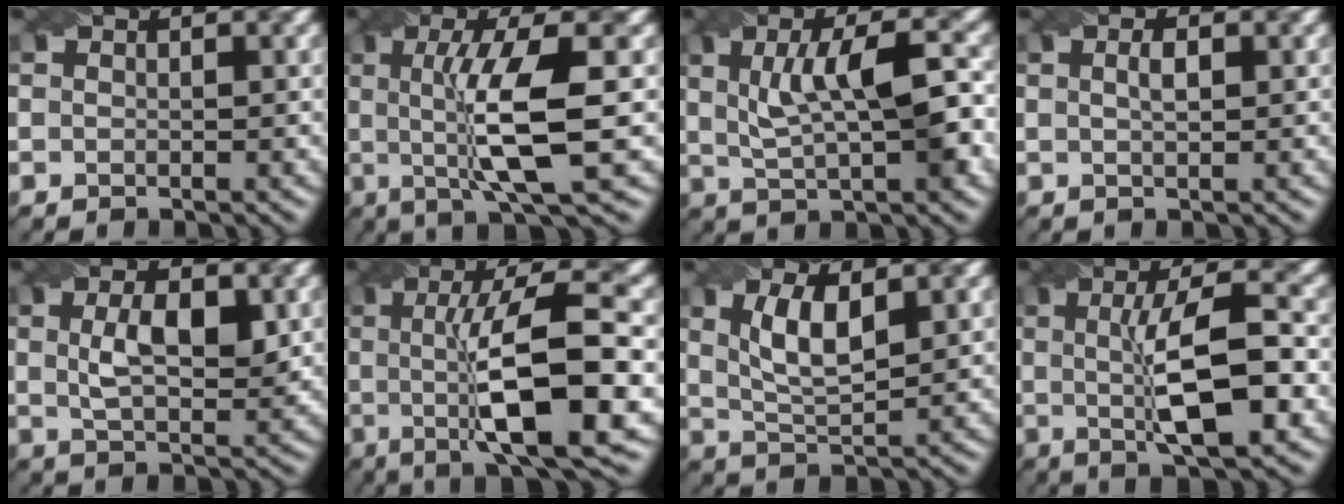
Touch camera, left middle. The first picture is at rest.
{"total": 9.1, "force": [0.2, 2.0, 8.9], "torque": [-0.147, -0.003, 0.007]}
{"total": 7.5, "force": [1.4, 2.4, 7.0], "torque": [-0.118, 0.009, 0.024]}
{"total": 1.4, "force": [0.4, 0.5, 1.3], "torque": [-0.023, 0.002, 0.008]}
{"total": 4.8, "force": [1.0, 2.2, 4.1], "torque": [-0.082, 0.000, 0.020]}
{"total": 11.4, "force": [-0.5, 2.5, 11.1], "torque": [-0.171, 0.005, -0.007]}
{"total": 4.8, "force": [1.6, 1.7, 4.2], "torque": [-0.092, -0.002, 0.033]}
{"total": 9.1, "force": [-0.2, 2.3, 8.8], "torque": [-0.135, 0.007, -0.004]}